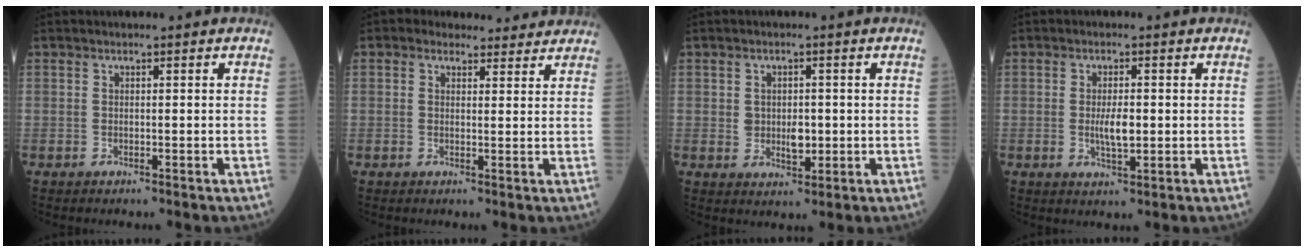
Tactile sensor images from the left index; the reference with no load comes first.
{"total": 5.7, "force": [5.0, 2.6, 0.7], "torque": [0.007, 0.014, 0.054]}
{"total": 3.4, "force": [-0.1, 2.3, 2.5], "torque": [-0.032, -0.001, 0.005]}
{"total": 3.5, "force": [-0.2, 1.0, 3.3], "torque": [-0.058, -0.004, -0.001]}